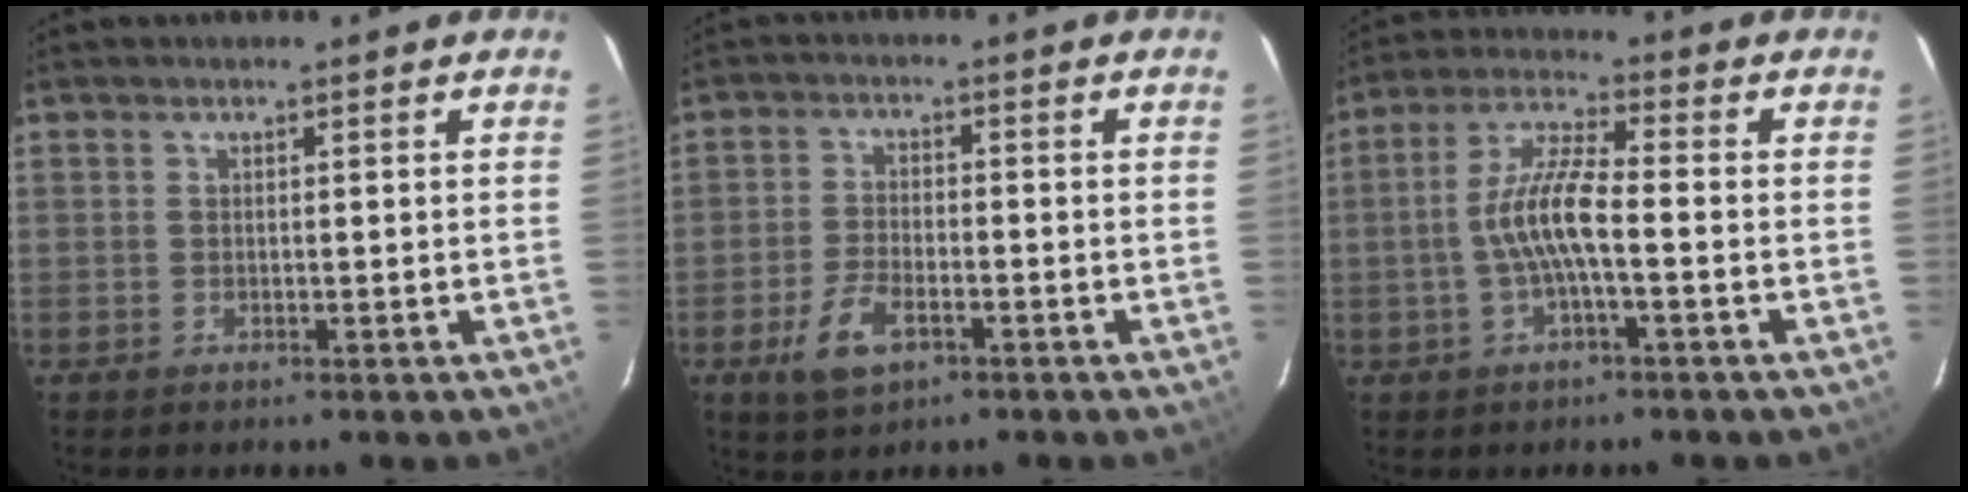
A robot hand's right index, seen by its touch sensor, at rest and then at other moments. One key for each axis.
{"total": 7.0, "fx": -3.6, "fy": 3.4, "fz": 5.0, "tx": -0.117, "ty": -0.005, "tz": -0.064}
{"total": 8.4, "fx": -1.8, "fy": 1.6, "fz": 8.1, "tx": -0.171, "ty": 0.010, "tz": -0.035}